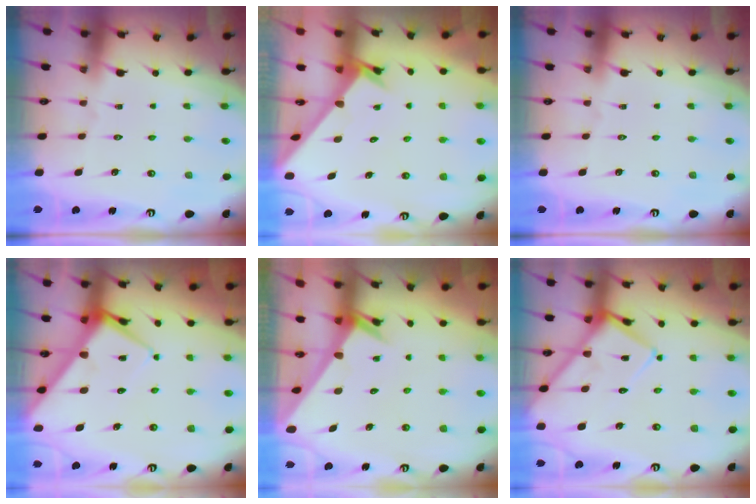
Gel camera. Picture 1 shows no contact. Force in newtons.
{"total": 2.4, "press": 2.4, "slide": 0.2}
{"total": 0.0}
{"total": 8.4, "press": 8.4, "slide": 0.6}
{"total": 2.5, "press": 2.5, "slide": 0.1}
{"total": 14.4, "press": 14.4, "slide": 1.2}